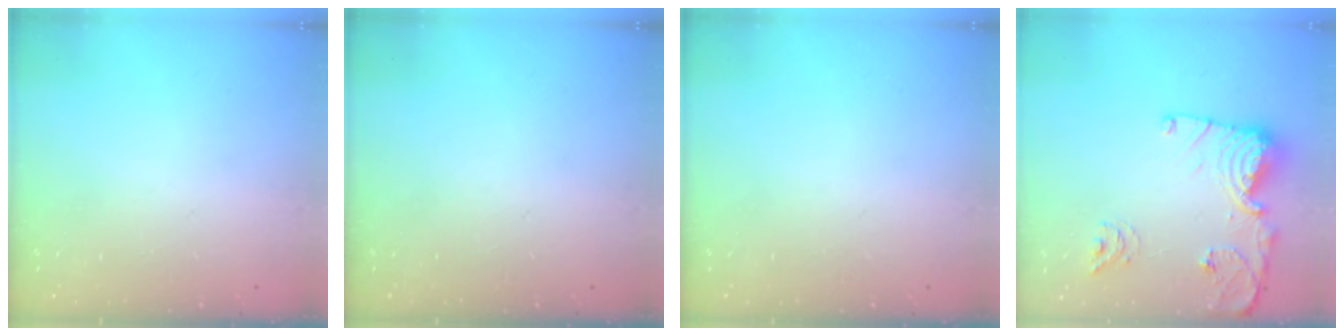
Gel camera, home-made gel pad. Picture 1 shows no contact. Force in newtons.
{"total": 0.0}
{"total": 0.0}
{"total": 14.6, "press": 14.6, "slide": 1.0}